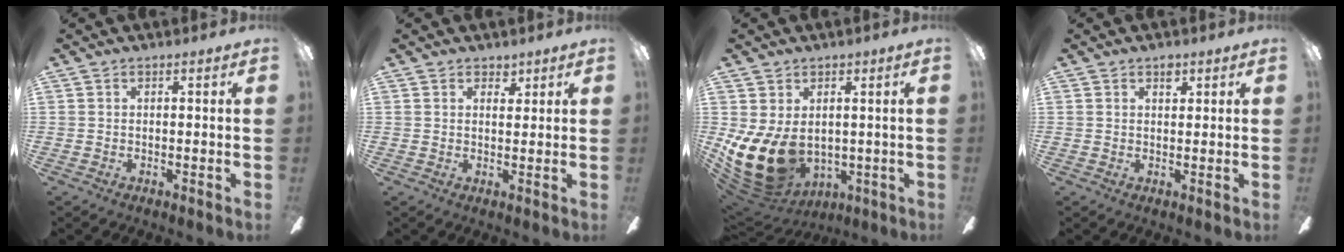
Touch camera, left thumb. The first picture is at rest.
{"total": 2.7, "force": [2.1, 1.5, 0.7], "torque": [0.006, -0.007, 0.034]}
{"total": 15.9, "force": [-0.9, 11.2, 11.4], "torque": [-0.232, -0.013, -0.006]}
{"total": 2.4, "force": [1.6, 1.4, 1.2], "torque": [-0.002, -0.005, 0.022]}